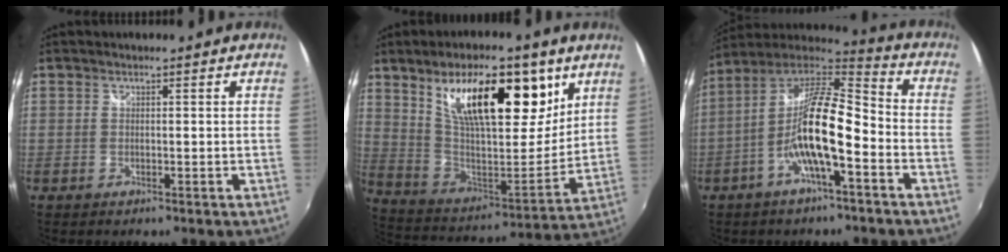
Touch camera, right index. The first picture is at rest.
{"total": 23.6, "force": [11.9, 9.5, 18.0], "torque": [-0.300, 0.008, 0.211]}
{"total": 14.9, "force": [-5.0, 3.5, 13.6], "torque": [-0.258, 0.004, -0.104]}